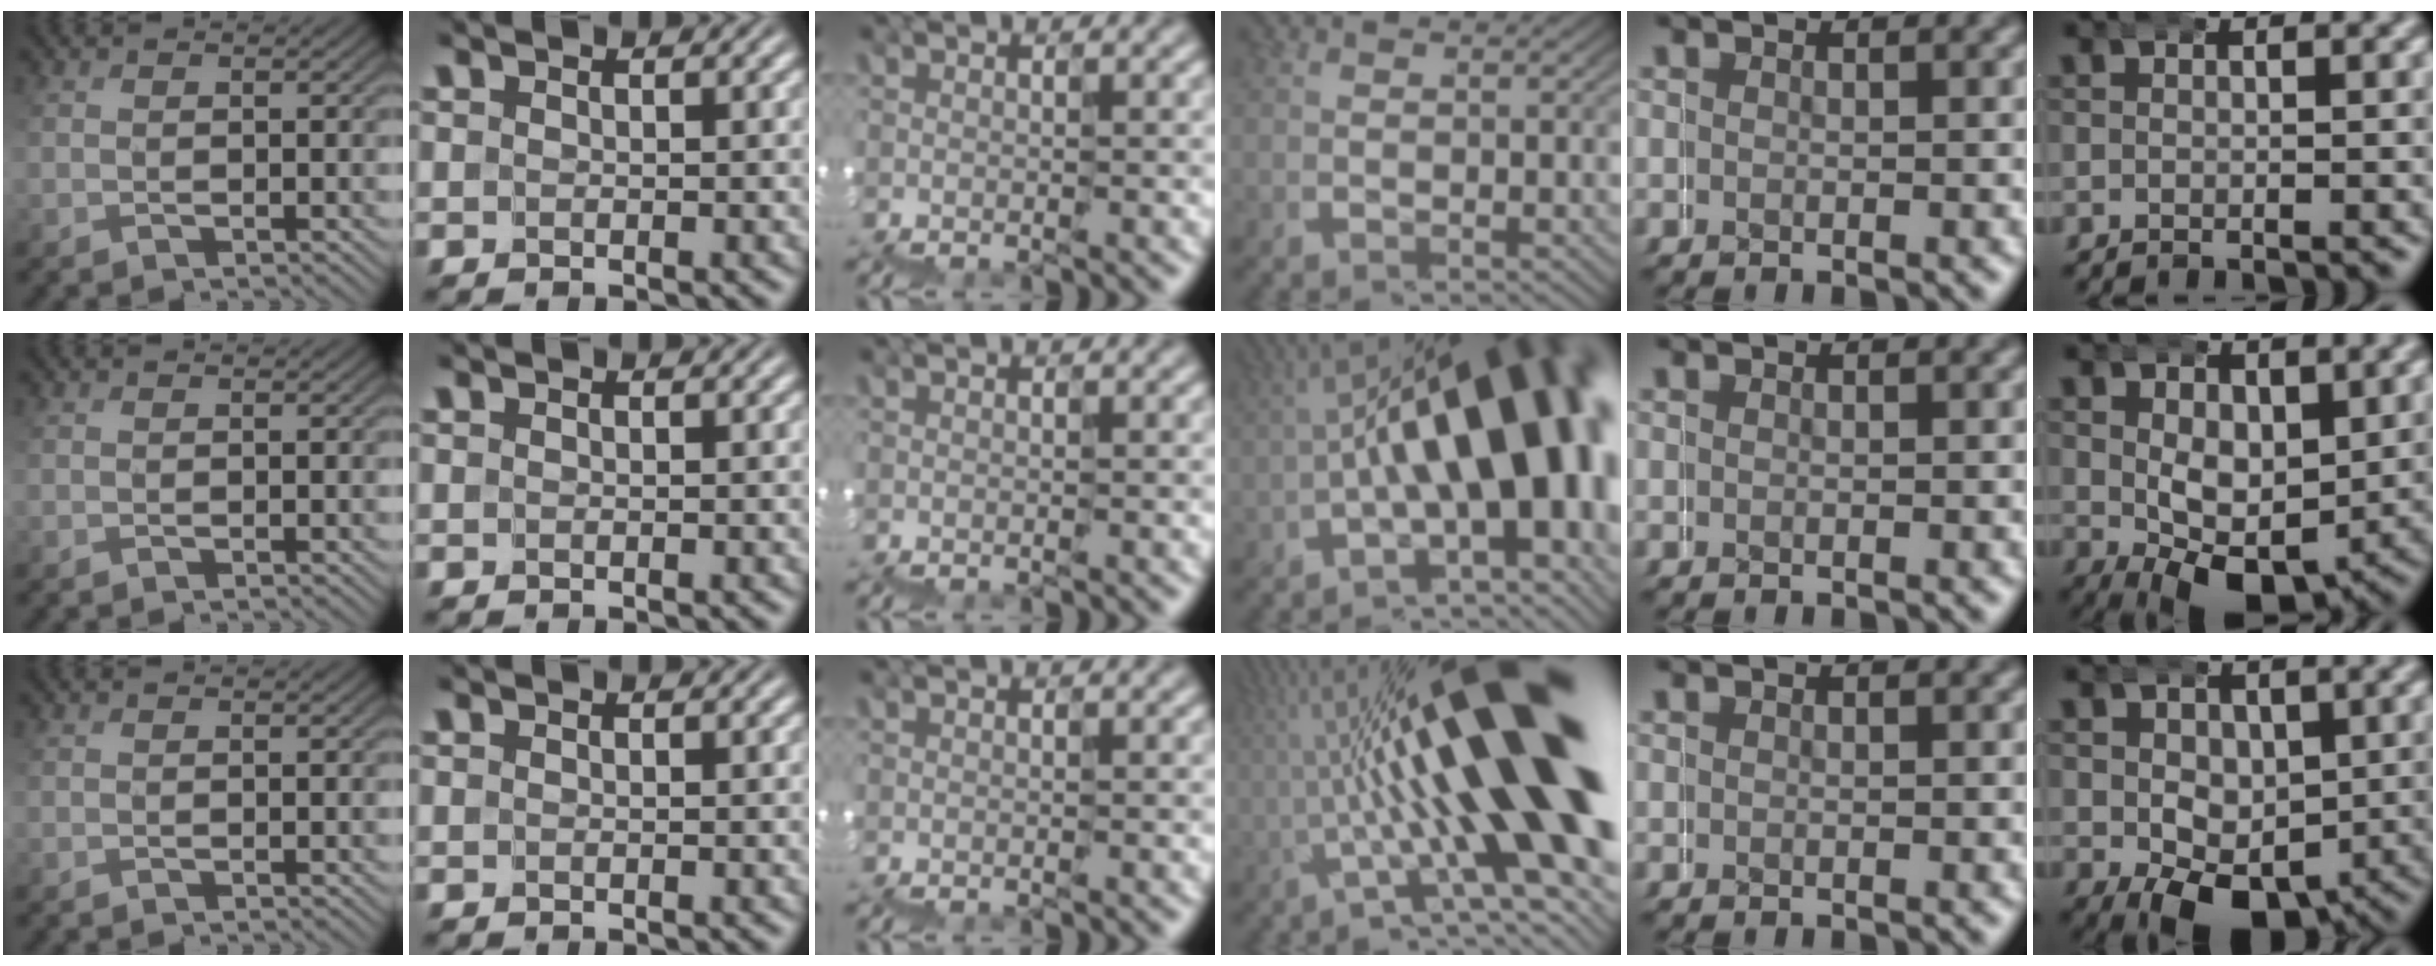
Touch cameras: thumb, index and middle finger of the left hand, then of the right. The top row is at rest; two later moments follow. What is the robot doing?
{"motion": "wrap", "object": "duck tape"}